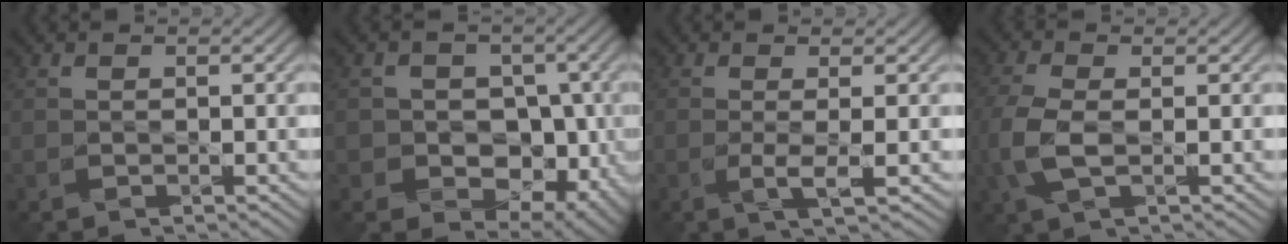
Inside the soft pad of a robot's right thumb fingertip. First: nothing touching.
{"total": 10.8, "force": [-1.3, 9.6, 4.7], "torque": [-0.106, 0.004, -0.041]}
{"total": 2.5, "force": [-0.7, -0.3, 2.4], "torque": [-0.056, -0.004, -0.013]}
{"total": 4.7, "force": [-0.8, 2.0, 4.2], "torque": [-0.120, -0.001, -0.015]}